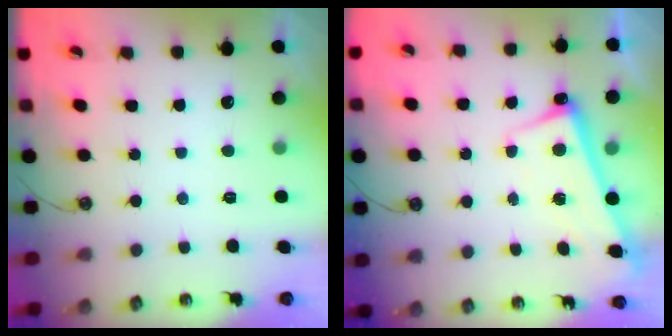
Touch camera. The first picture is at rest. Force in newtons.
{"total": 2.6, "press": 2.5, "slide": 0.8}